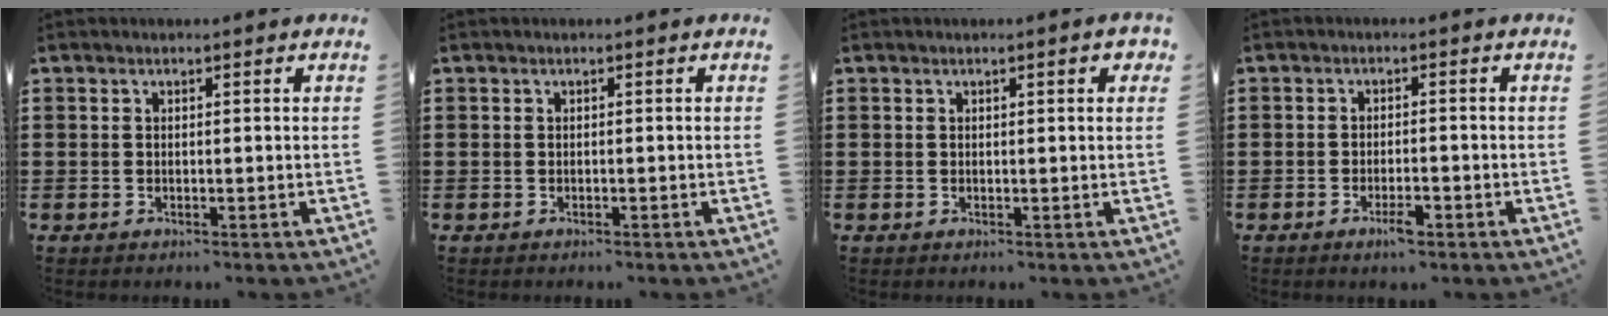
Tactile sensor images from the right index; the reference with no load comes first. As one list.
[{"total": 0.0}, {"total": 1.3, "force": [0.5, 0.2, 1.2], "torque": [-0.016, 0.001, 0.005]}, {"total": 2.9, "force": [-1.6, 0.8, 2.3], "torque": [-0.045, -0.001, -0.030]}]